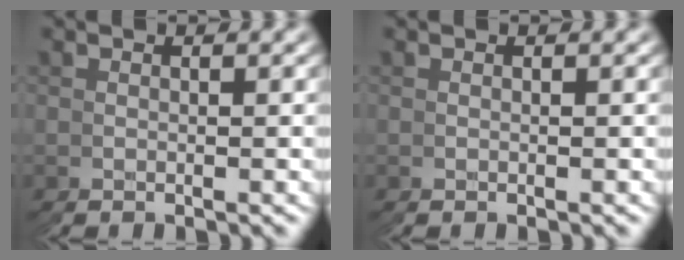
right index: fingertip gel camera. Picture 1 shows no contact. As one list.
[{"total": 0.0}]